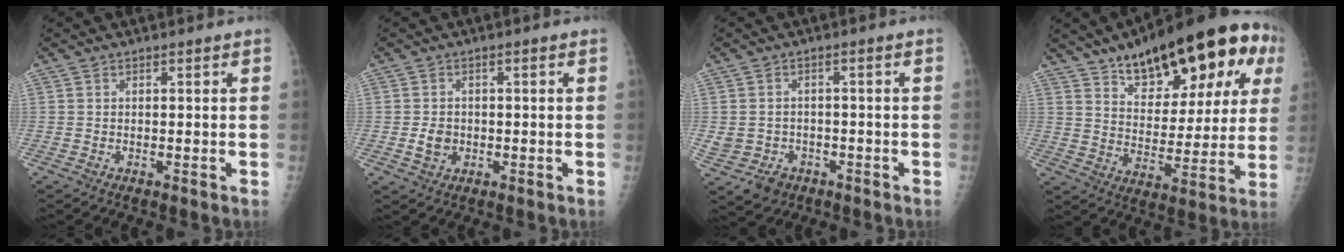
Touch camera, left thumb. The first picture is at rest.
{"total": 3.3, "force": [-0.6, 2.7, 1.8], "torque": [-0.023, 0.003, -0.007]}
{"total": 8.7, "force": [-3.5, 7.4, 2.8], "torque": [-0.072, 0.022, -0.041]}
{"total": 25.4, "force": [13.3, 10.8, 18.7], "torque": [-0.235, -0.021, 0.199]}